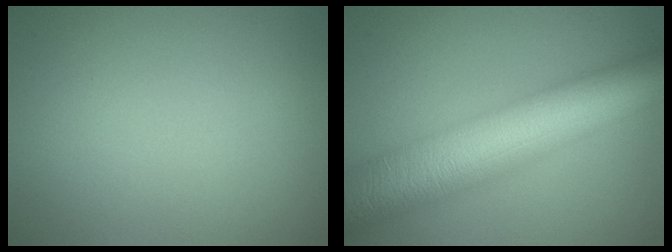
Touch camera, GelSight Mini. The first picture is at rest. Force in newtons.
{"total": 12.6, "press": 12.6, "slide": 0.2}